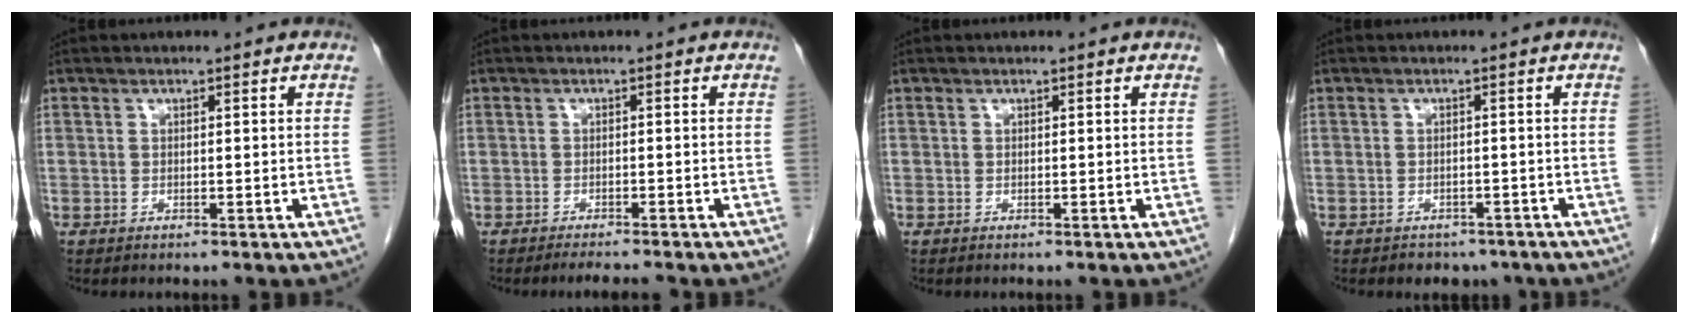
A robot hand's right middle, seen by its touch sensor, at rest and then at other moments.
{"total": 3.5, "force": [-3.2, 0.0, 1.5], "torque": [-0.018, -0.008, -0.046]}
{"total": 0.0}
{"total": 4.0, "force": [-3.2, 2.3, 0.5], "torque": [-0.004, 0.008, -0.040]}